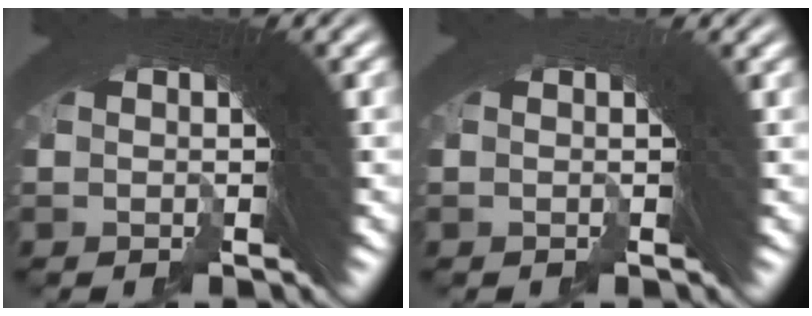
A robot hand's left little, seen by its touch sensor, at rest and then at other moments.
{"total": 0.0}